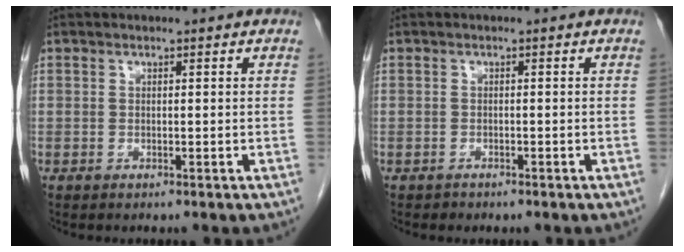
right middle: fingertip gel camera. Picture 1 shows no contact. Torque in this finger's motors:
{"motor_torque": [-0.51, -0.07, -0.02, -0.01]}